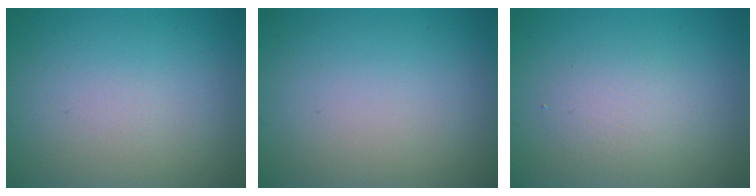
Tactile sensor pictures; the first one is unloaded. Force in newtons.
{"total": 0.0}
{"total": 2.1, "press": 2.1, "slide": 0.1}